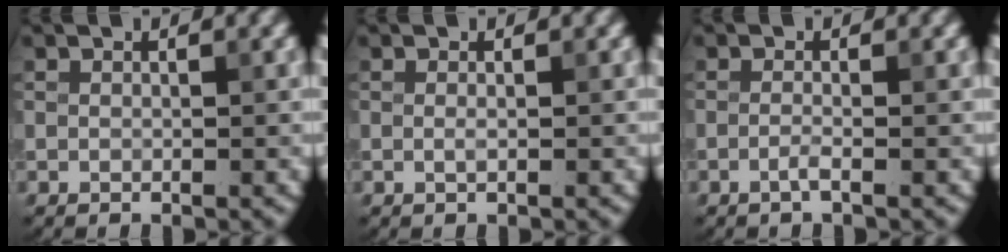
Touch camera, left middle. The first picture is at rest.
{"total": 0.5, "force": [0.0, 0.1, 0.5], "torque": [-0.011, 0.000, 0.000]}
{"total": 1.1, "force": [-0.5, 0.2, 1.0], "torque": [-0.017, 0.001, -0.015]}